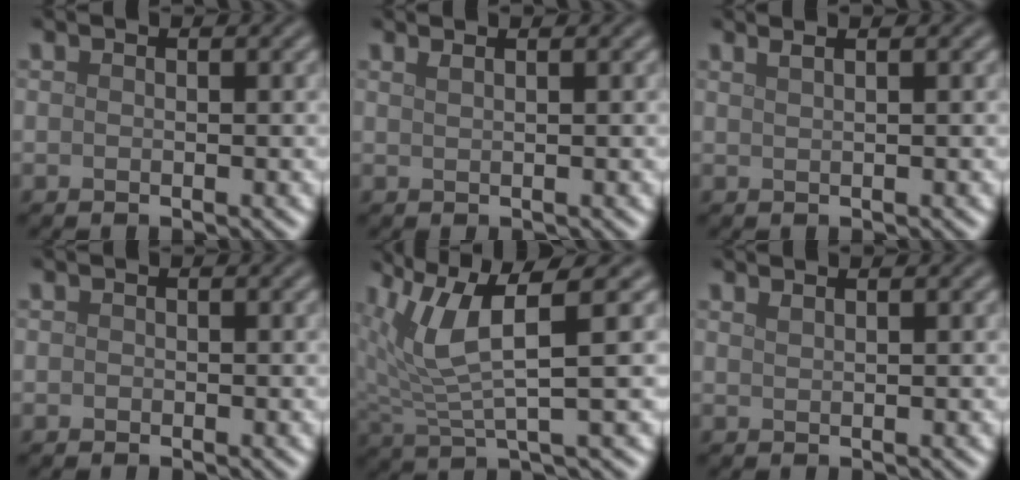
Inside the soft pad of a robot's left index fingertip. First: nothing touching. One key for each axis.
{"total": 1.6, "fx": 1.0, "fy": 0.7, "fz": 1.0, "tx": -0.002, "ty": -0.001, "tz": 0.001}
{"total": 2.9, "fx": 1.8, "fy": 1.4, "fz": 1.8, "tx": -0.004, "ty": 0.016, "tz": -0.005}
{"total": 0.0}
{"total": 6.0, "fx": 2.4, "fy": 1.5, "fz": 5.3, "tx": -0.126, "ty": 0.001, "tz": 0.048}
{"total": 1.1, "fx": 0.8, "fy": 0.4, "fz": 0.6, "tx": -0.005, "ty": 0.002, "tz": 0.008}